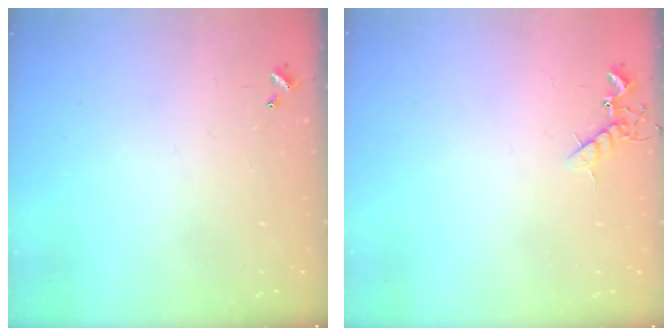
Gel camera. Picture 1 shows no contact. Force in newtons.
{"total": 5.3, "press": 5.2, "slide": 1.0}